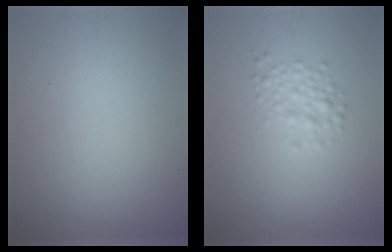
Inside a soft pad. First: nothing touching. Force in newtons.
{"total": 2.1, "press": 2.1, "slide": 0.1}